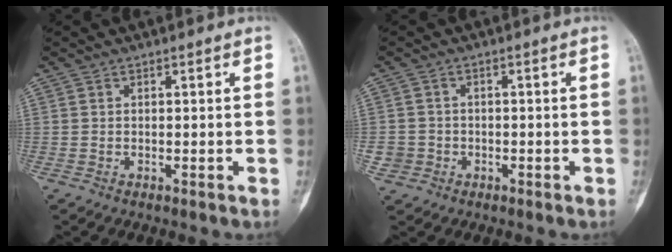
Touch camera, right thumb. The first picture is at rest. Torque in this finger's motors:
{"motor_torque": [1.07, -0.08, 0.51, -0.96, -0.03]}